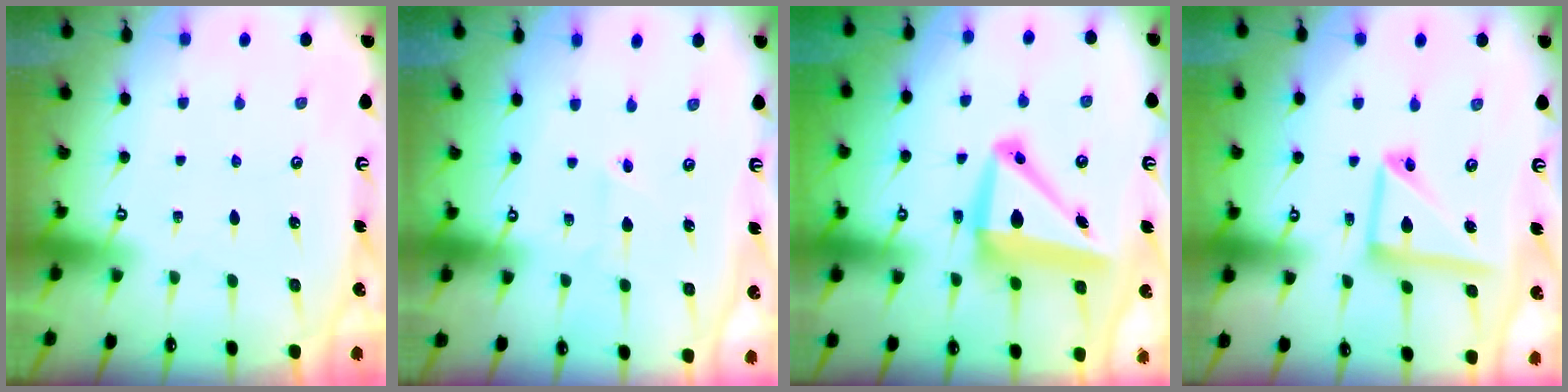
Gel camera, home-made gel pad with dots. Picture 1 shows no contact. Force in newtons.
{"total": 1.5, "press": 1.4, "slide": 0.5}
{"total": 13.5, "press": 13.2, "slide": 2.9}
{"total": 12.8, "press": 12.7, "slide": 1.3}